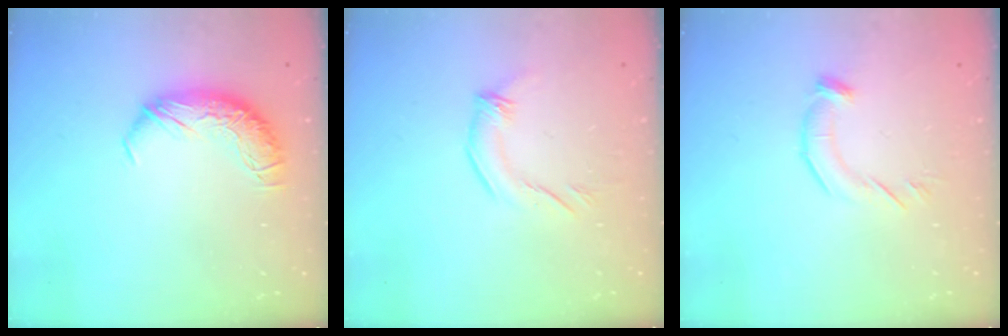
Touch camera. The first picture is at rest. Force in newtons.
{"total": 2.3, "press": 2.3, "slide": 0.6}
{"total": 3.4, "press": 3.3, "slide": 0.7}